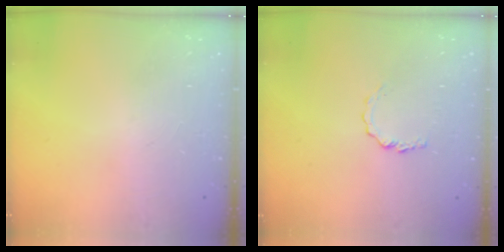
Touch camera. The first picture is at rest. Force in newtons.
{"total": 2.9, "press": 2.9, "slide": 0.3}